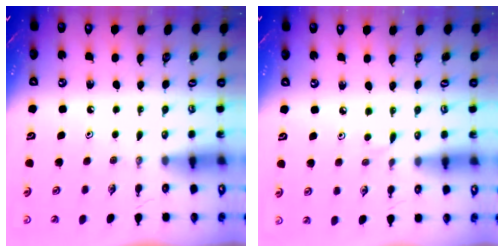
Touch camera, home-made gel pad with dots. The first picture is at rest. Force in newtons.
{"total": 2.6, "press": 2.6, "slide": 0.3}